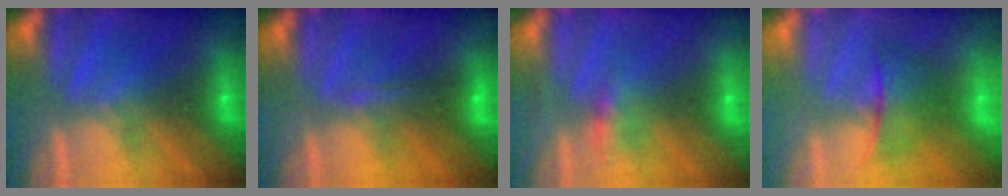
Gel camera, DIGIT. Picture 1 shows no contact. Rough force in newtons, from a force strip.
{"total": 1.8}
{"total": 2.2}
{"total": 2.3}